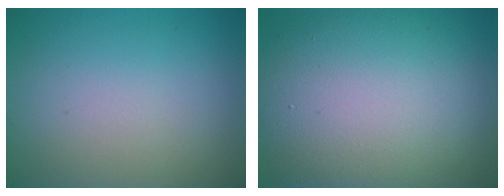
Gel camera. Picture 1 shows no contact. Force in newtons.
{"total": 14.2, "press": 14.2, "slide": 0.1}